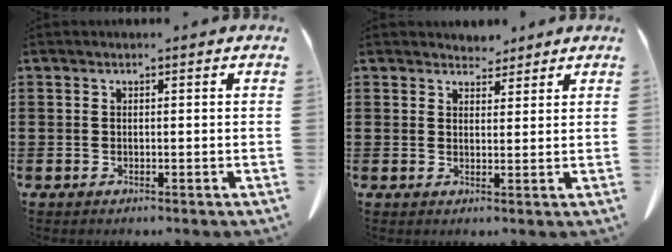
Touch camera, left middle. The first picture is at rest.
{"total": 3.0, "force": [2.8, 0.9, 0.0], "torque": [0.000, -0.009, 0.053]}